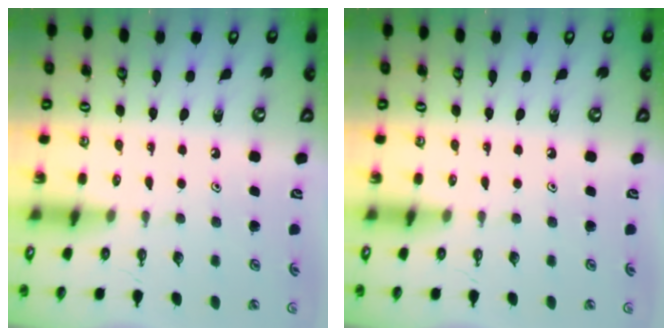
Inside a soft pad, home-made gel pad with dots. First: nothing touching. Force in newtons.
{"total": 0.0}